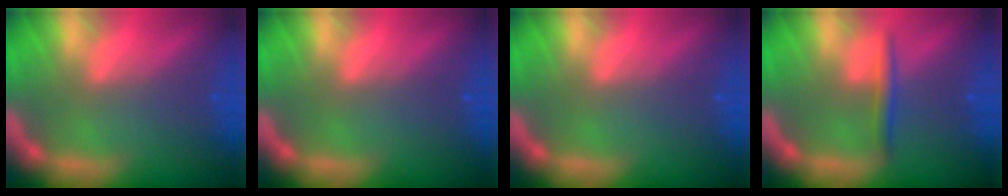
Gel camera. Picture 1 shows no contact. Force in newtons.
{"total": 0.0}
{"total": 0.0}
{"total": 1.9}